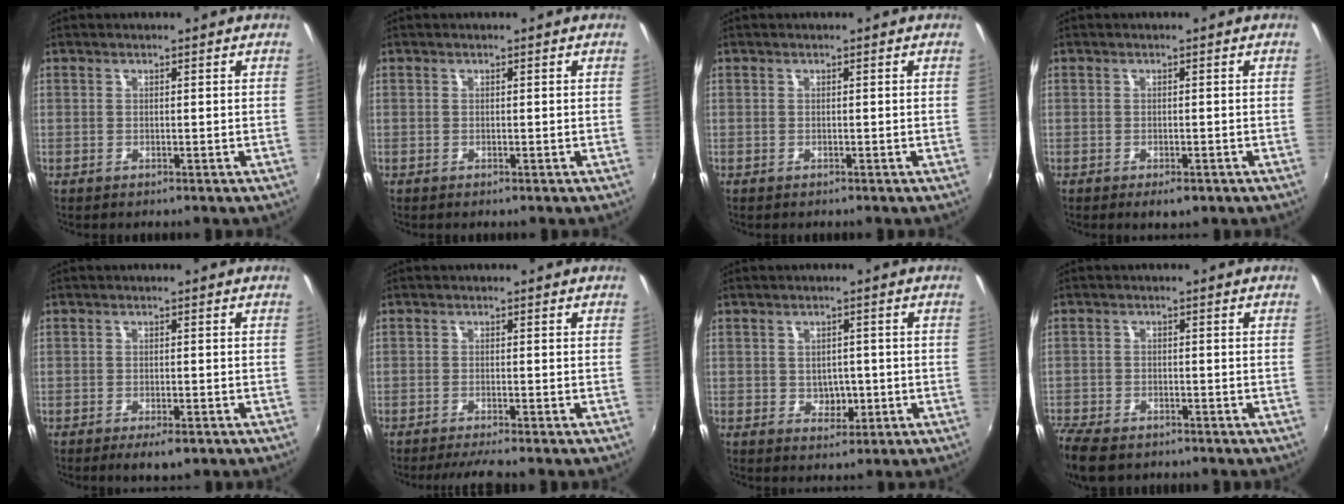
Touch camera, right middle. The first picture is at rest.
{"total": 0.0}
{"total": 0.0}
{"total": 2.9, "force": [-1.7, 1.3, 1.9], "torque": [-0.037, -0.013, -0.025]}
{"total": 3.9, "force": [-2.5, 1.2, 2.7], "torque": [-0.056, -0.016, -0.040]}
{"total": 3.5, "force": [-3.1, -0.5, 1.6], "torque": [-0.038, -0.008, -0.054]}
{"total": 3.7, "force": [-0.5, 3.2, 1.9], "torque": [-0.030, 0.000, -0.003]}
{"total": 8.2, "force": [-6.4, 3.4, 3.7], "torque": [-0.111, -0.033, -0.125]}